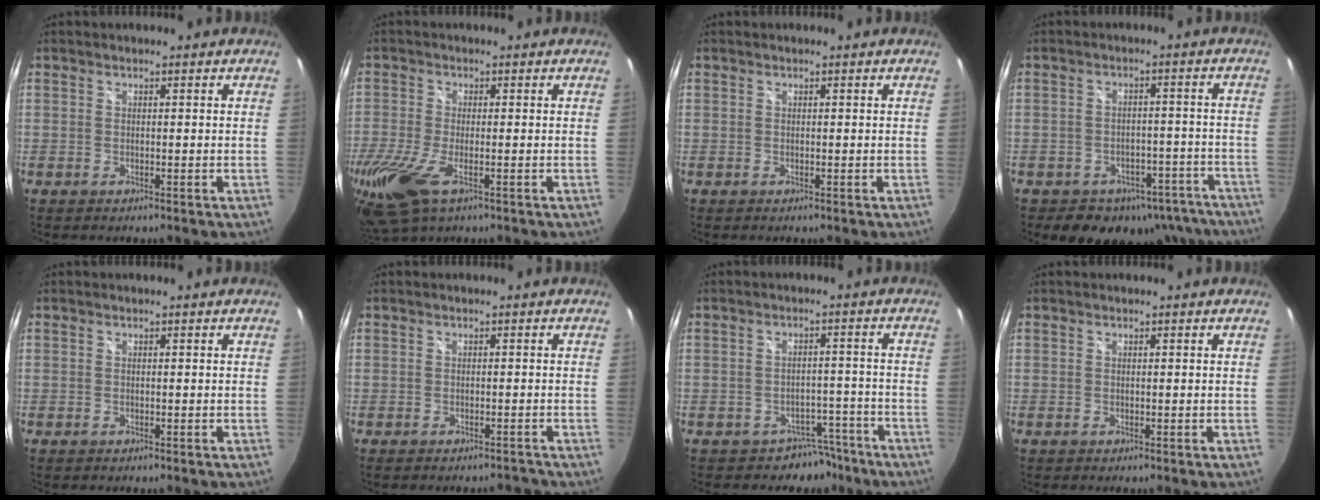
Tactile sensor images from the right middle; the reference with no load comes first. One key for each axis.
{"total": 14.4, "fx": -7.2, "fy": 5.6, "fz": 11.2, "tx": -0.256, "ty": -0.064, "tz": -0.131}
{"total": 0.0}
{"total": 15.2, "fx": -11.3, "fy": 9.0, "fz": 4.6, "tx": -0.091, "ty": 0.026, "tz": -0.113}
{"total": 0.0}
{"total": 2.1, "fx": -2.0, "fy": 0.4, "fz": 0.1, "tx": 0.001, "ty": -0.004, "tz": -0.020}
{"total": 5.9, "fx": -4.6, "fy": 3.8, "fz": 0.2, "tx": 0.001, "ty": 0.033, "tz": -0.056}
{"total": 0.0}